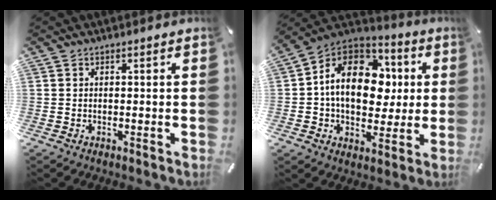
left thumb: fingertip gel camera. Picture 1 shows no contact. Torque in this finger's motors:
{"motor_torque": [1.01, 0.93, 1.29, 0.53, 0.23]}